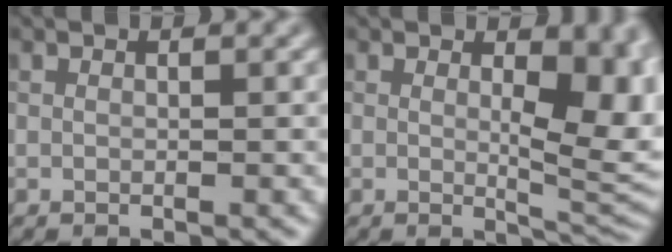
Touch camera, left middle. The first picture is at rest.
{"total": 7.0, "force": [0.9, 3.1, 6.2], "torque": [-0.075, -0.014, 0.024]}